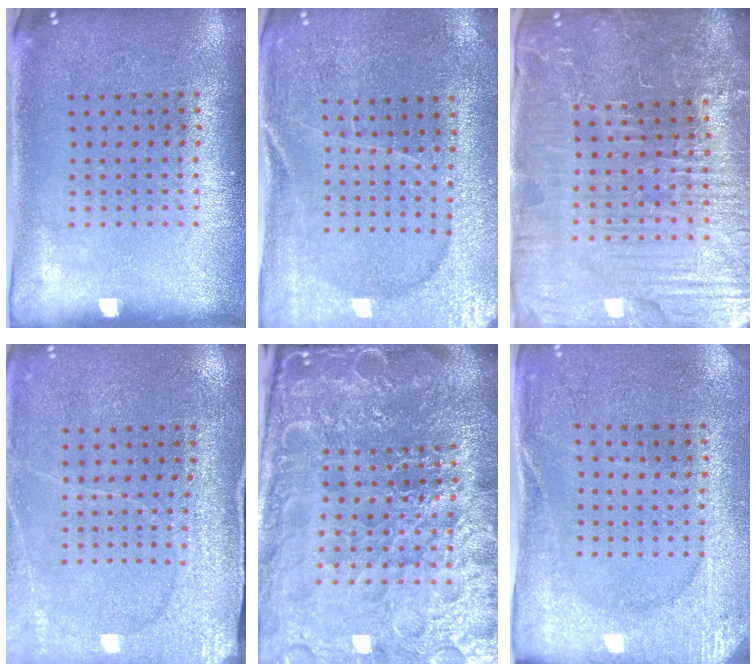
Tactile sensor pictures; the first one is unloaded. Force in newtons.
{"total": 1.8, "press": 1.8, "slide": 0.2}
{"total": 5.9, "press": 5.4, "slide": 2.4}
{"total": 3.0, "press": 3.0, "slide": 0.1}
{"total": 6.8, "press": 6.0, "slide": 3.2}
{"total": 2.6, "press": 2.5, "slide": 0.5}